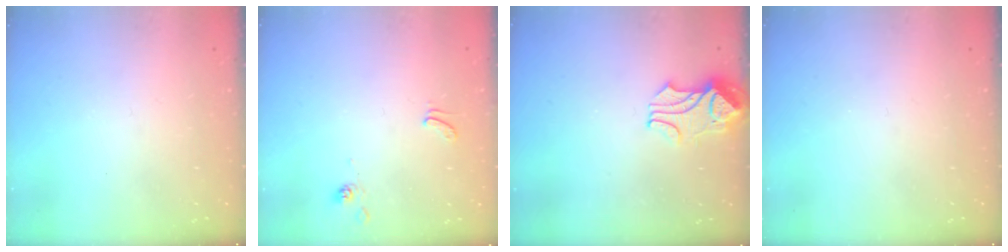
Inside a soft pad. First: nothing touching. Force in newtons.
{"total": 1.7, "press": 1.6, "slide": 0.6}
{"total": 2.3, "press": 2.2, "slide": 0.7}
{"total": 0.0}